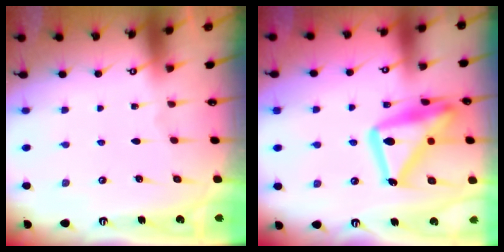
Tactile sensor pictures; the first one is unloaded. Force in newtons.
{"total": 21.3, "press": 21.2, "slide": 1.5}